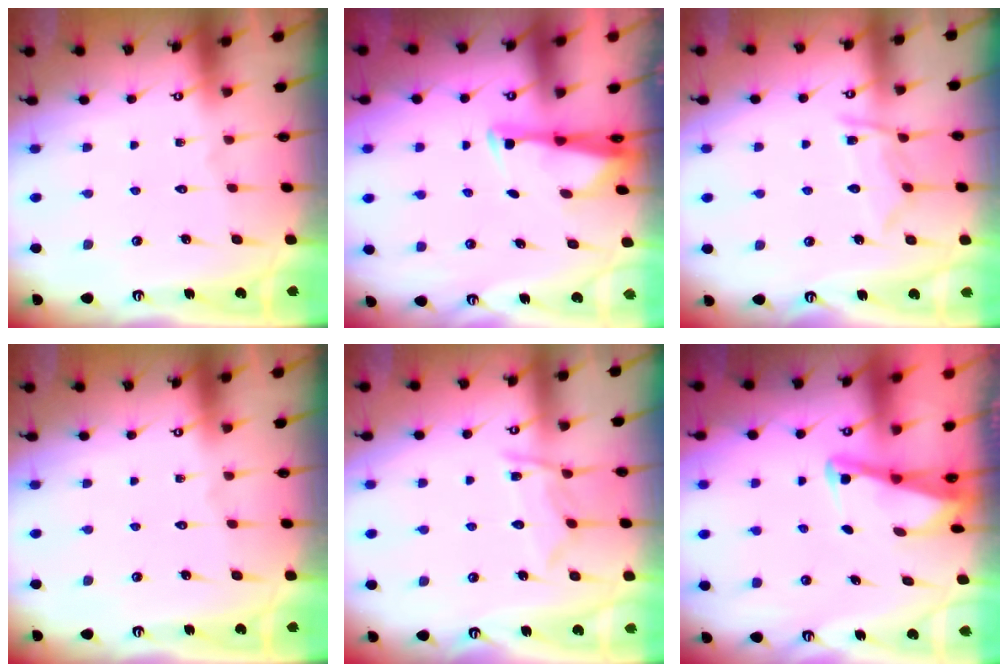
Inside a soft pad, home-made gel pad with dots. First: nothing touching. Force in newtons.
{"total": 2.9, "press": 2.8, "slide": 0.7}
{"total": 9.5, "press": 9.5, "slide": 0.9}
{"total": 0.0}
{"total": 9.5, "press": 9.5, "slide": 0.9}
{"total": 3.1, "press": 3.0, "slide": 0.4}